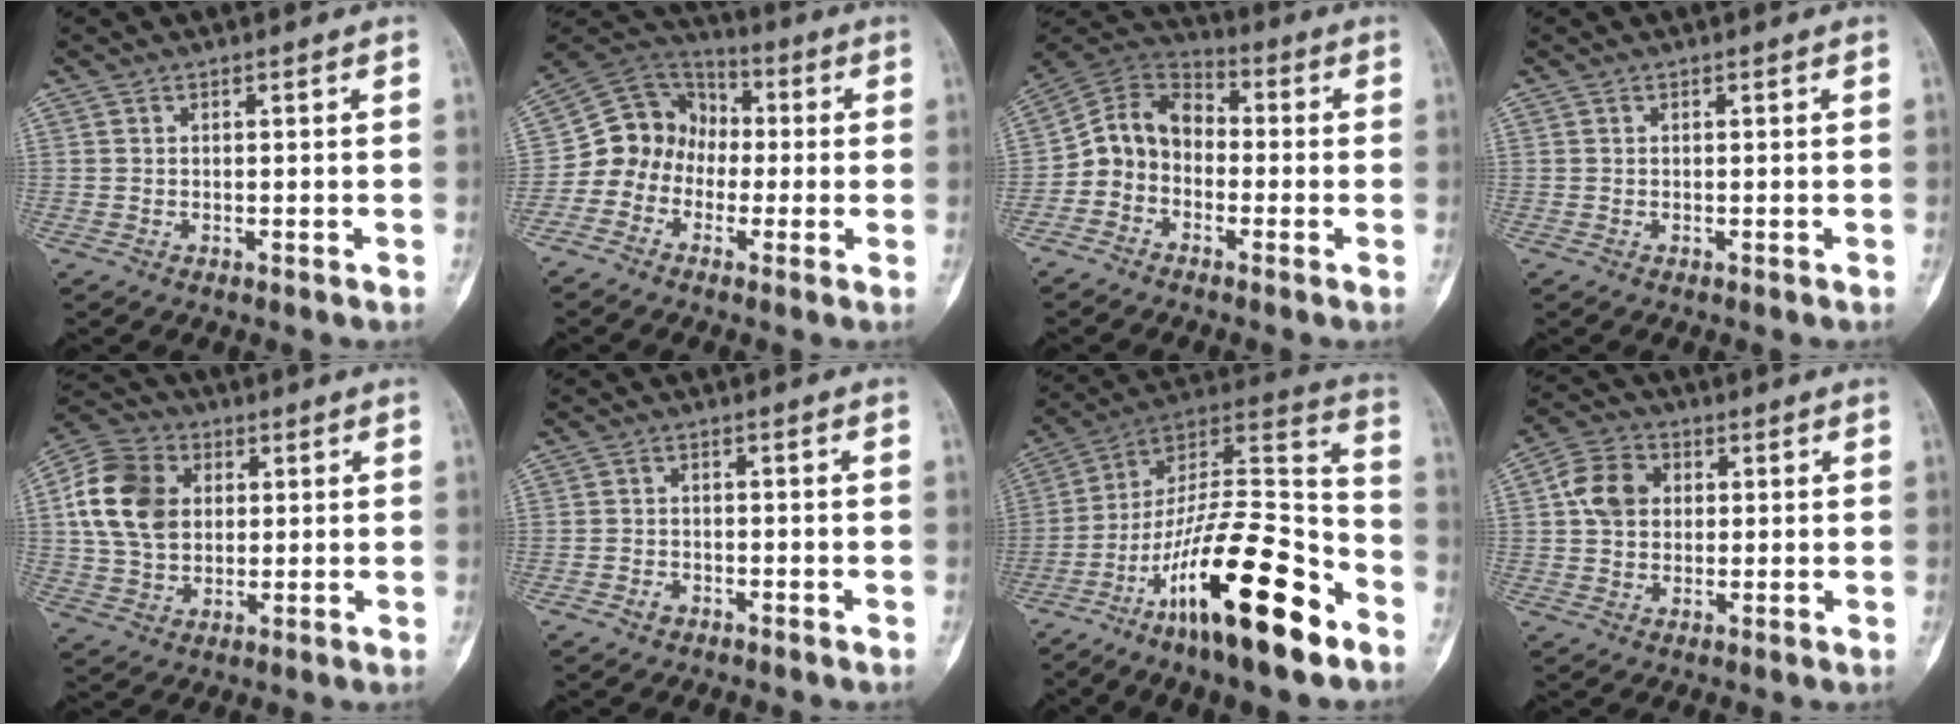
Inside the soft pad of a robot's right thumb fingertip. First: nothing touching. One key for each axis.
{"total": 10.9, "fx": -2.3, "fy": 9.9, "fz": 4.1, "tx": -0.039, "ty": 0.064, "tz": -0.058}
{"total": 9.8, "fx": -2.2, "fy": 7.9, "fz": 5.4, "tx": -0.084, "ty": 0.055, "tz": -0.061}
{"total": 0.0}
{"total": 14.5, "fx": 2.6, "fy": 11.1, "fz": 9.1, "tx": -0.154, "ty": 0.009, "tz": 0.043}
{"total": 2.3, "fx": -1.4, "fy": 1.6, "fz": 0.8, "tx": -0.011, "ty": 0.015, "tz": -0.023}
{"total": 26.7, "fx": -14.3, "fy": 7.2, "fz": 21.4, "tx": -0.360, "ty": 0.081, "tz": -0.240}
{"total": 7.8, "fx": 1.2, "fy": 6.2, "fz": 4.6, "tx": -0.067, "ty": 0.011, "tz": 0.015}